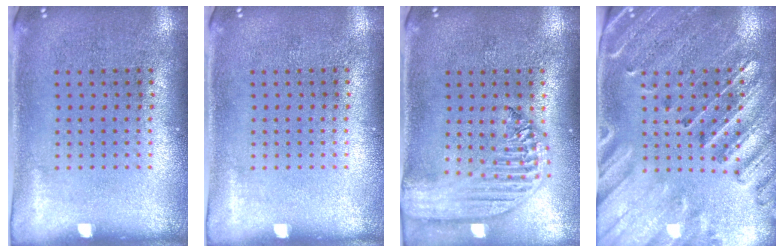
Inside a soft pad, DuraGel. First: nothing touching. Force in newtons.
{"total": 0.0}
{"total": 2.5, "press": 2.1, "slide": 1.4}
{"total": 2.9, "press": 2.7, "slide": 1.0}